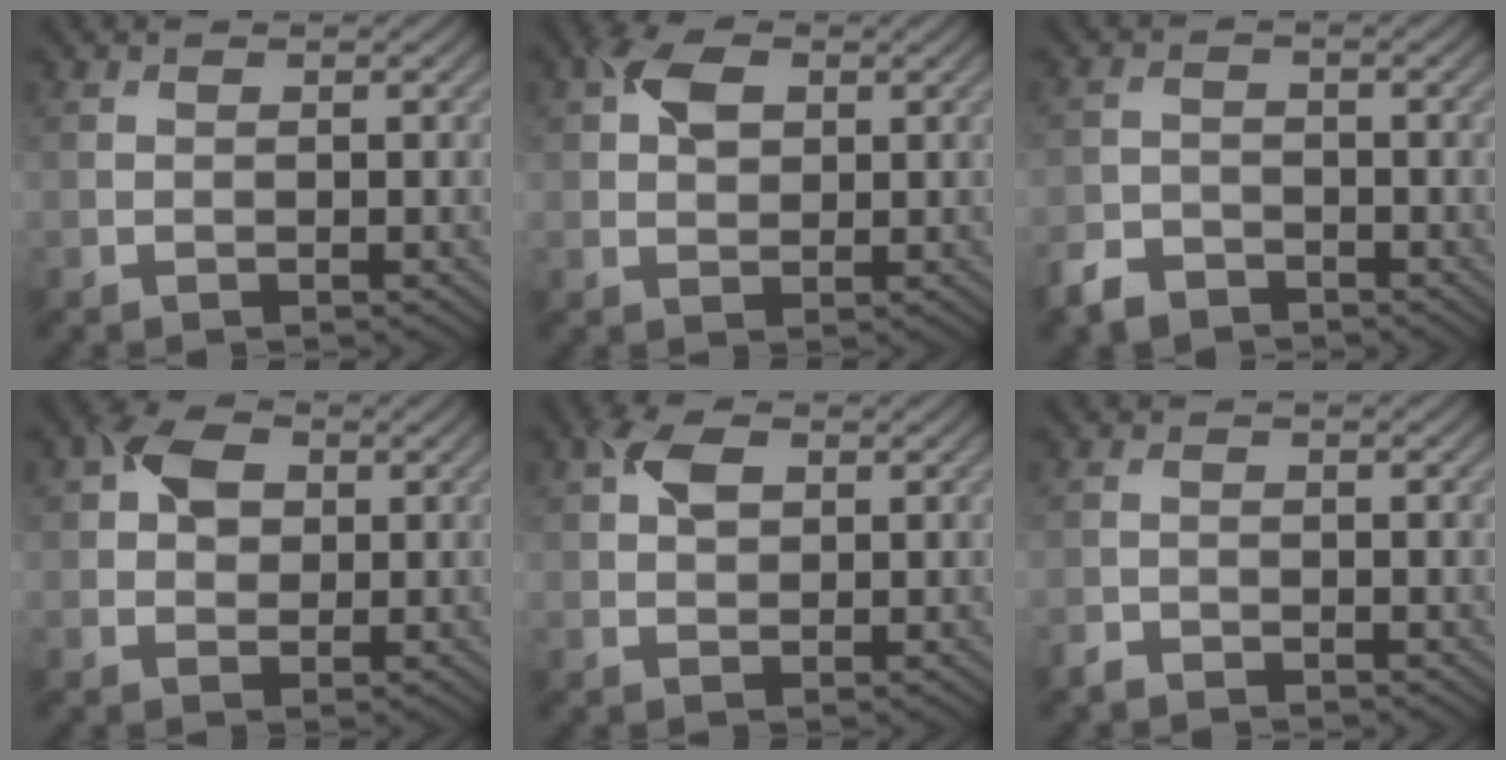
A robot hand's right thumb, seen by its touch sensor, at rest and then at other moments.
{"total": 4.3, "force": [1.5, 2.9, 2.9], "torque": [-0.057, 0.010, 0.021]}
{"total": 3.5, "force": [-2.8, 1.8, 1.1], "torque": [-0.025, -0.005, -0.065]}
{"total": 4.7, "force": [1.3, 3.5, 2.8], "torque": [-0.054, 0.009, 0.015]}
{"total": 3.7, "force": [1.3, 2.3, 2.5], "torque": [-0.053, 0.008, 0.020]}
{"total": 1.1, "force": [-1.1, 0.4, 0.2], "torque": [-0.004, 0.000, -0.024]}